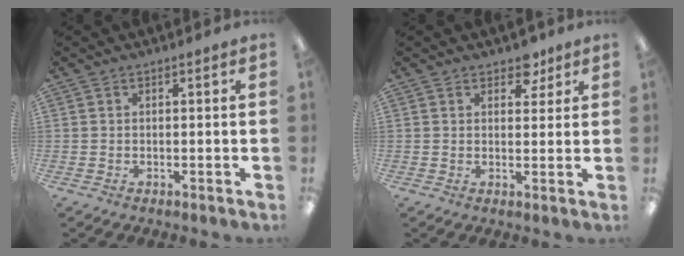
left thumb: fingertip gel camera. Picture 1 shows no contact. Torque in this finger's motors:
{"motor_torque": [0.43, 0.08, 0.79, -0.18, 0.00]}